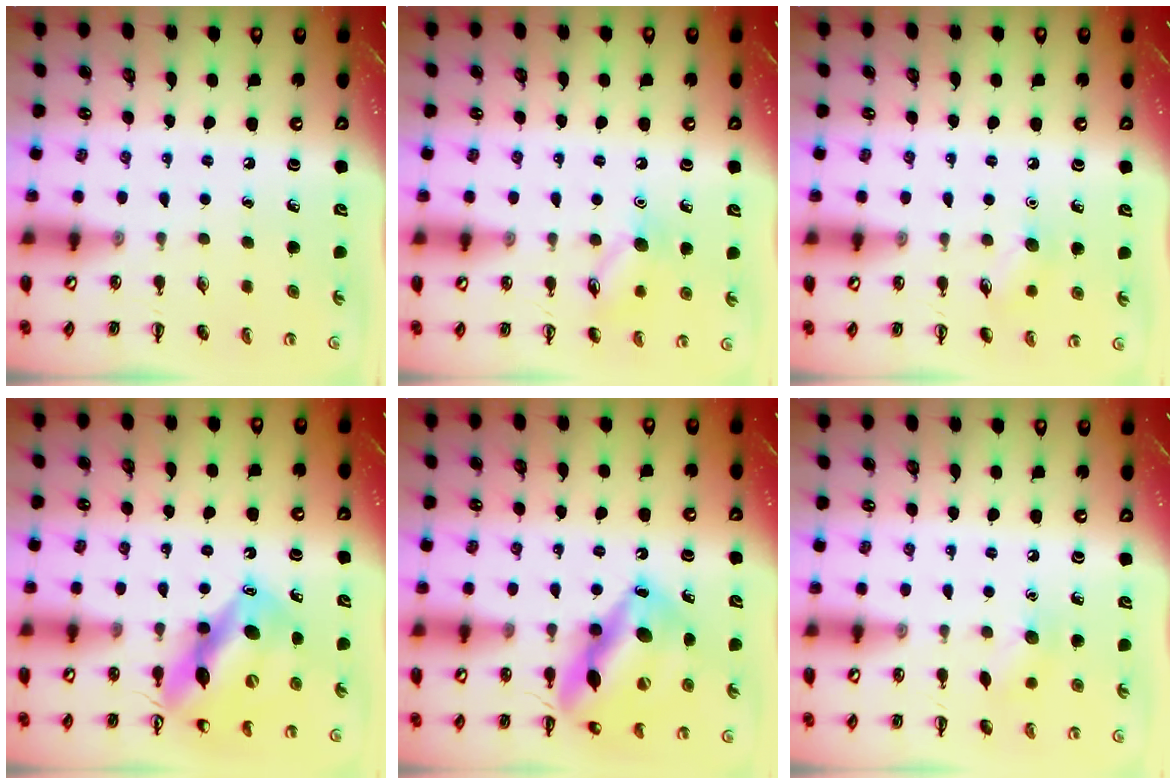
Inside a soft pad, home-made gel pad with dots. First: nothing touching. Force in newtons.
{"total": 9.1, "press": 9.1, "slide": 0.7}
{"total": 6.1, "press": 5.9, "slide": 1.6}
{"total": 13.8, "press": 13.2, "slide": 3.8}
{"total": 17.7, "press": 17.6, "slide": 1.8}
{"total": 7.0, "press": 6.8, "slide": 1.8}